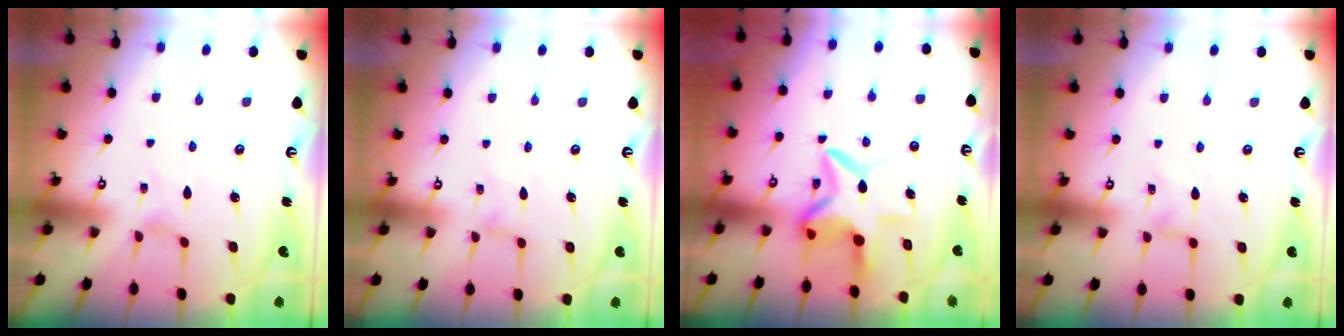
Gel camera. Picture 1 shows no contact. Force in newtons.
{"total": 0.0}
{"total": 8.2, "press": 8.2, "slide": 1.0}
{"total": 0.0}